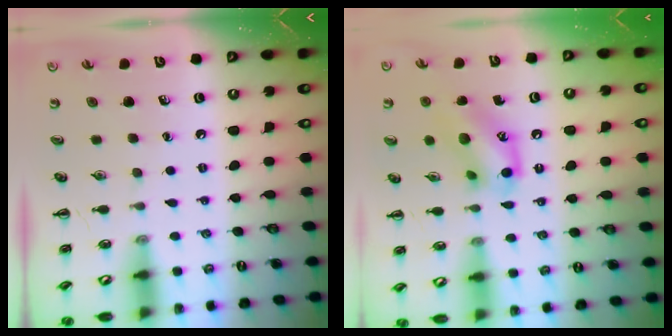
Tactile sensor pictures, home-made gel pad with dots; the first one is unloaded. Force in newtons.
{"total": 13.5, "press": 13.4, "slide": 1.0}